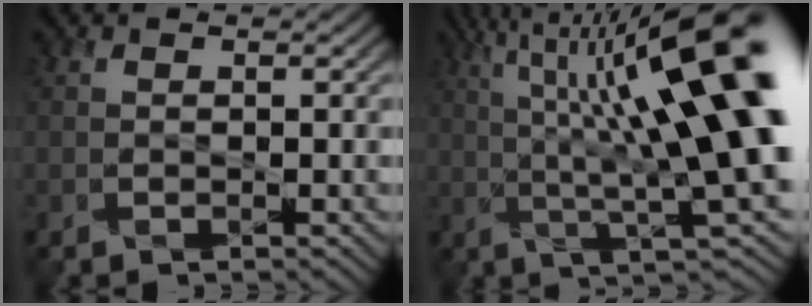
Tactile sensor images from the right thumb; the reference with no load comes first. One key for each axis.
{"total": 16.9, "fx": 4.2, "fy": 3.6, "fz": 15.9, "tx": -0.256, "ty": 0.017, "tz": 0.089}